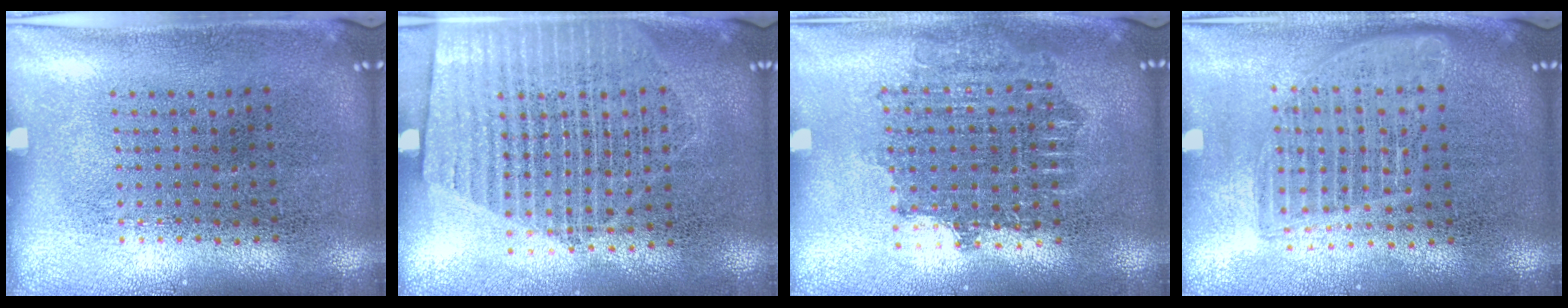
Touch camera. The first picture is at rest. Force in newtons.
{"total": 1.5, "press": 1.3, "slide": 0.7}
{"total": 1.7, "press": 1.4, "slide": 1.0}
{"total": 1.7, "press": 1.5, "slide": 0.8}